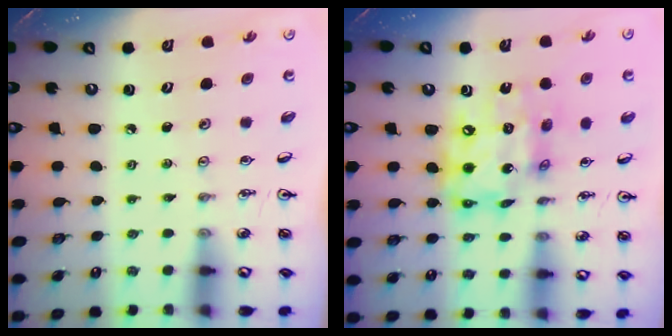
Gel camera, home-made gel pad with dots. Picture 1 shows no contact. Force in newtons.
{"total": 14.8, "press": 14.7, "slide": 1.2}